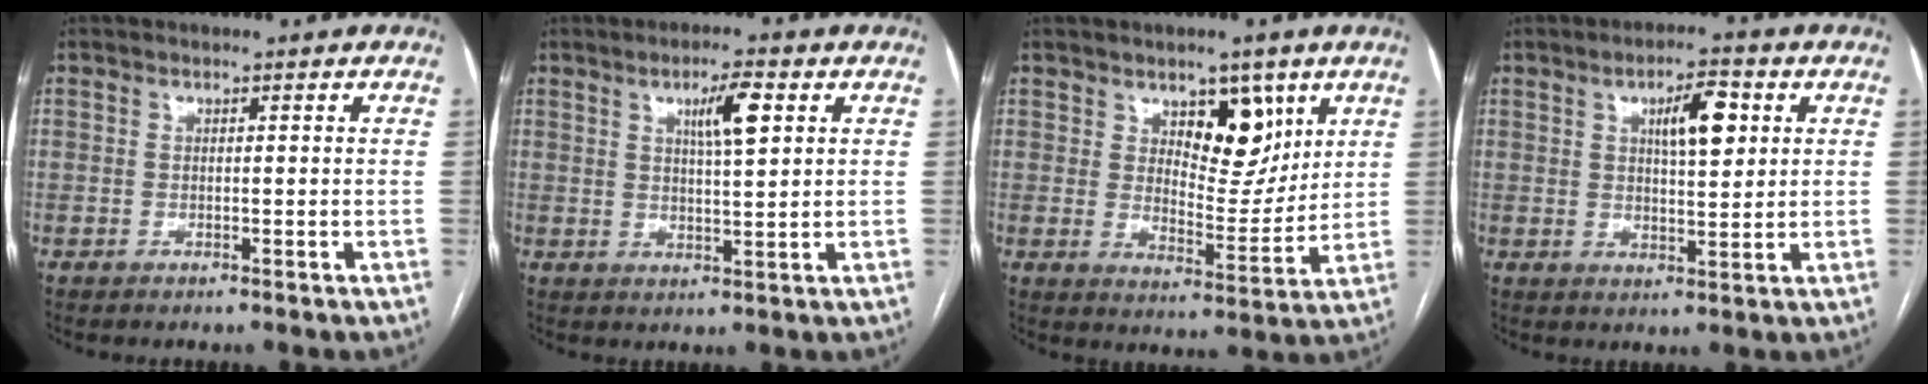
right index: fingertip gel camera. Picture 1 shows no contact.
{"total": 5.7, "force": [2.3, 0.7, 5.1], "torque": [-0.088, 0.003, 0.039]}
{"total": 8.7, "force": [4.5, 4.2, 6.1], "torque": [-0.083, -0.005, 0.077]}
{"total": 6.9, "force": [2.4, 1.9, 6.2], "torque": [-0.101, 0.009, 0.040]}